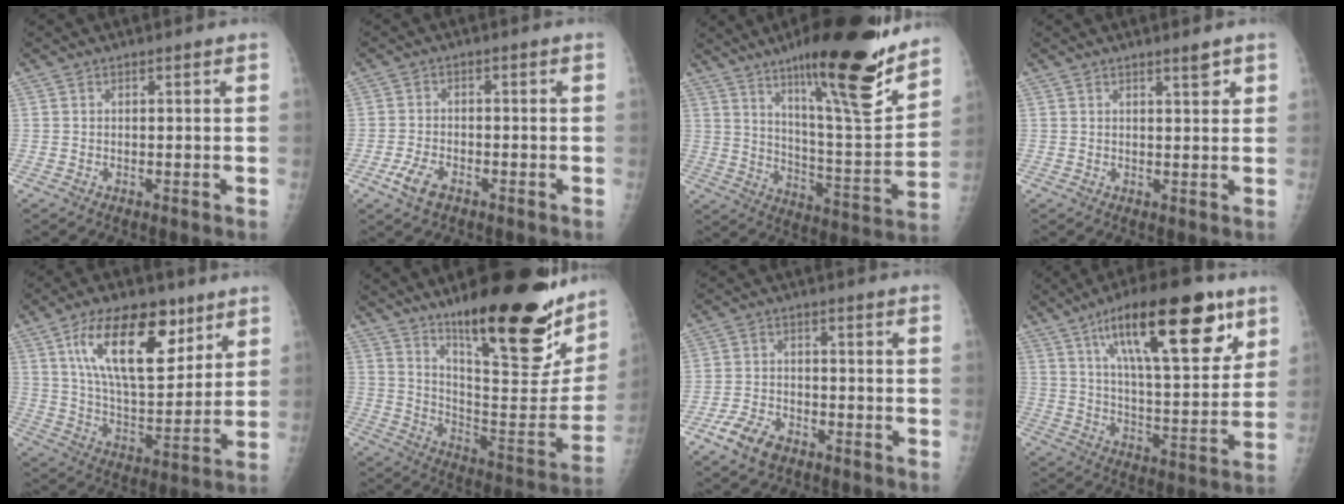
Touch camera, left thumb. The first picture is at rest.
{"total": 4.7, "force": [-2.7, 2.4, 3.0], "torque": [-0.061, 0.009, -0.050]}
{"total": 24.1, "force": [16.0, 4.3, 17.5], "torque": [-0.235, -0.082, 0.255]}
{"total": 2.2, "force": [1.5, 0.4, 1.5], "torque": [-0.016, -0.010, 0.023]}
{"total": 19.1, "force": [9.4, 8.9, 14.1], "torque": [-0.196, -0.044, 0.166]}
{"total": 28.6, "force": [18.5, 7.8, 20.3], "torque": [-0.258, -0.093, 0.286]}
{"total": 6.6, "force": [-4.2, 3.8, 3.4], "torque": [-0.064, 0.018, -0.077]}
{"total": 23.5, "force": [12.3, 7.8, 18.5], "torque": [-0.257, -0.036, 0.198]}